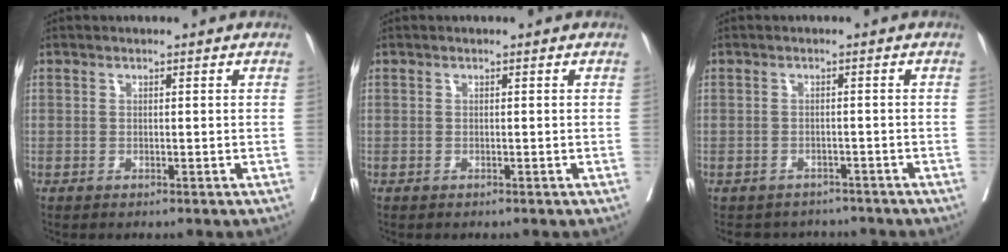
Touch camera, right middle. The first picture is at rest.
{"total": 0.0}
{"total": 4.6, "force": [-4.3, 1.6, -0.3], "torque": [0.008, 0.007, -0.054]}